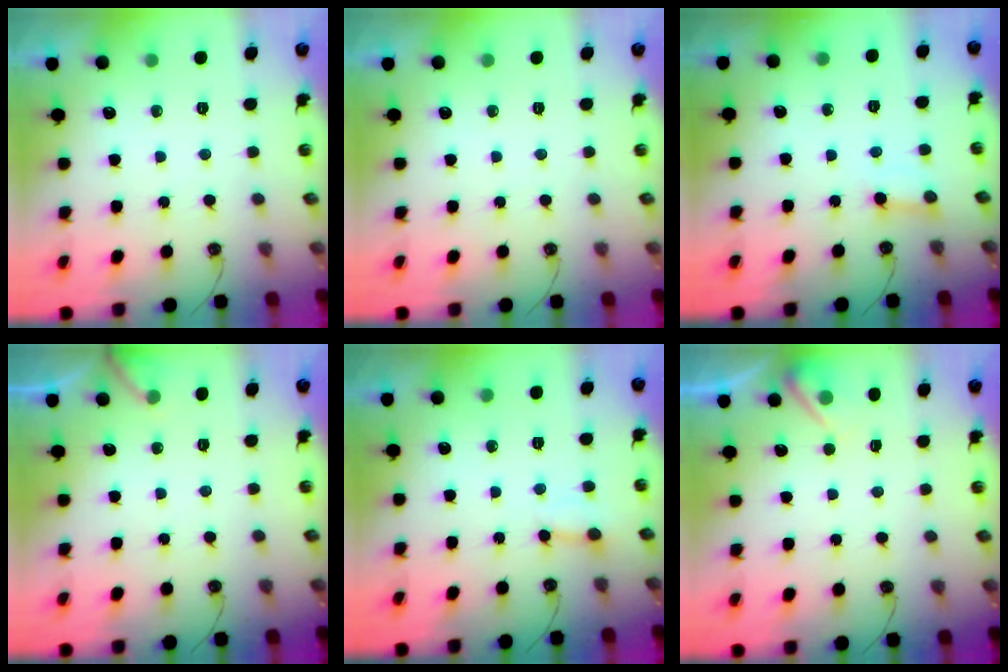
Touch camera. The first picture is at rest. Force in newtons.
{"total": 0.0}
{"total": 2.7, "press": 2.7, "slide": 0.2}
{"total": 4.4, "press": 4.4, "slide": 0.5}
{"total": 3.0, "press": 3.0, "slide": 0.3}
{"total": 5.2, "press": 5.1, "slide": 0.8}